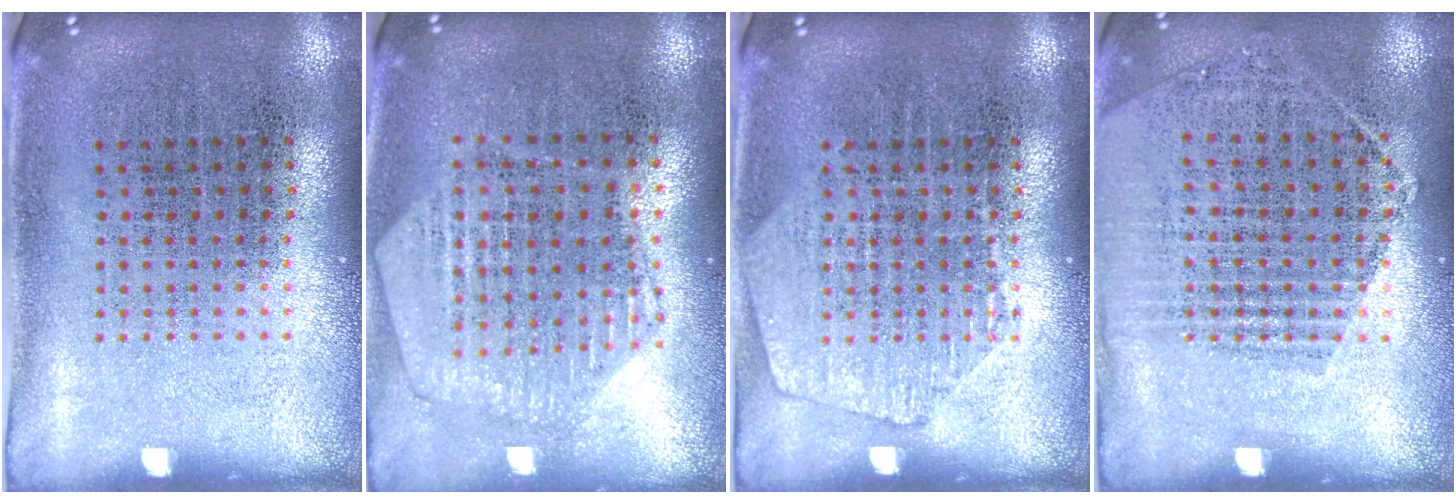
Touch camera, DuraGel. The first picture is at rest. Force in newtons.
{"total": 1.2, "press": 1.2, "slide": 0.2}
{"total": 1.5, "press": 1.5, "slide": 0.3}
{"total": 1.4, "press": 1.4, "slide": 0.4}